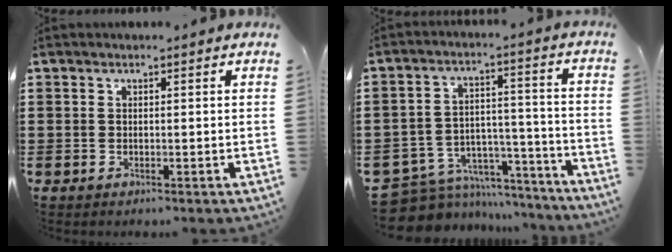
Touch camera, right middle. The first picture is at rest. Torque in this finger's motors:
{"motor_torque": [-0.30, 0.06, -0.05, -0.06]}